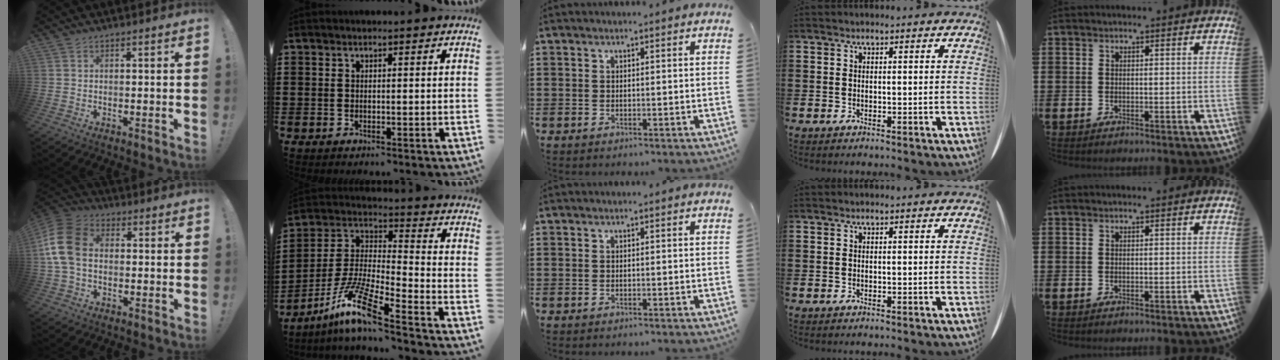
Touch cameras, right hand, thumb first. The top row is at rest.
{"thumb": {"total": 14.1, "force": [0.7, 10.3, 9.6], "torque": [-0.187, 0.019, 0.016]}, "index": {"total": 11.2, "force": [-8.2, 0.8, 7.5], "torque": [-0.177, -0.011, -0.171]}}